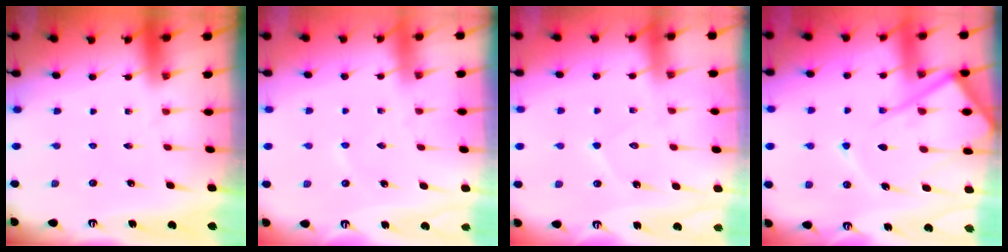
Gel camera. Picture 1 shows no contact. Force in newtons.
{"total": 1.7, "press": 1.7, "slide": 0.3}
{"total": 6.3, "press": 6.3, "slide": 0.6}
{"total": 15.8, "press": 15.7, "slide": 1.8}